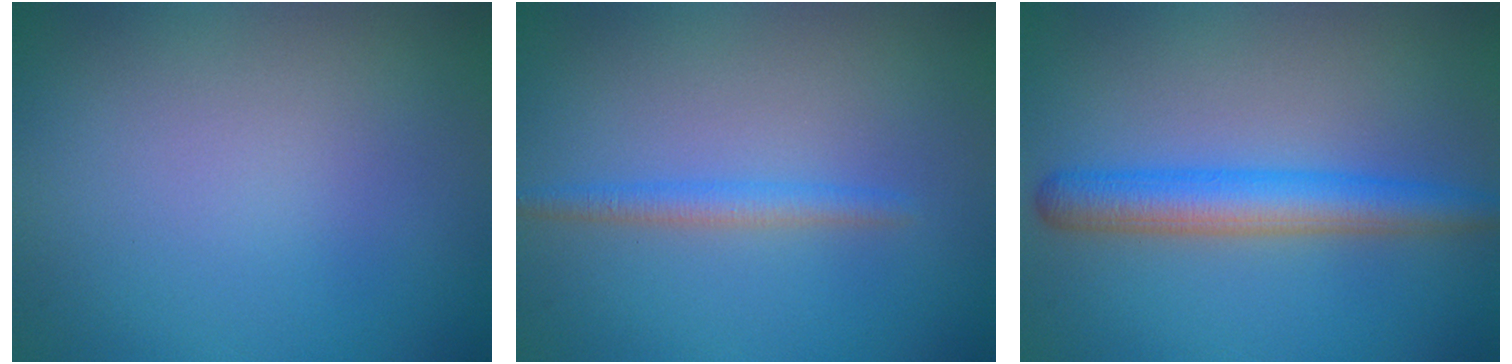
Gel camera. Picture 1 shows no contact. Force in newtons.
{"total": 1.6, "press": 1.6, "slide": 0.0}
{"total": 4.3, "press": 4.3, "slide": 0.1}